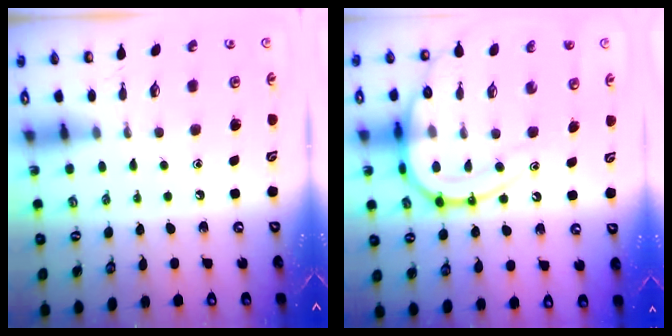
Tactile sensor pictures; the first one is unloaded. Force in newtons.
{"total": 17.5, "press": 17.4, "slide": 1.4}